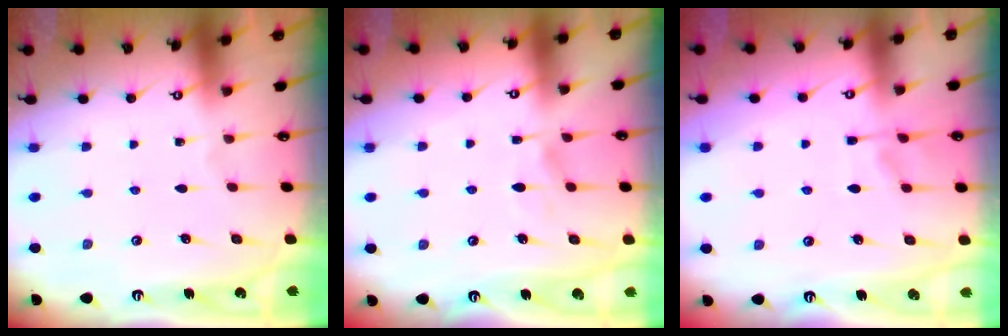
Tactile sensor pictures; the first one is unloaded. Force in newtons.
{"total": 5.6, "press": 5.6, "slide": 0.5}
{"total": 1.2, "press": 0.1, "slide": 1.2}